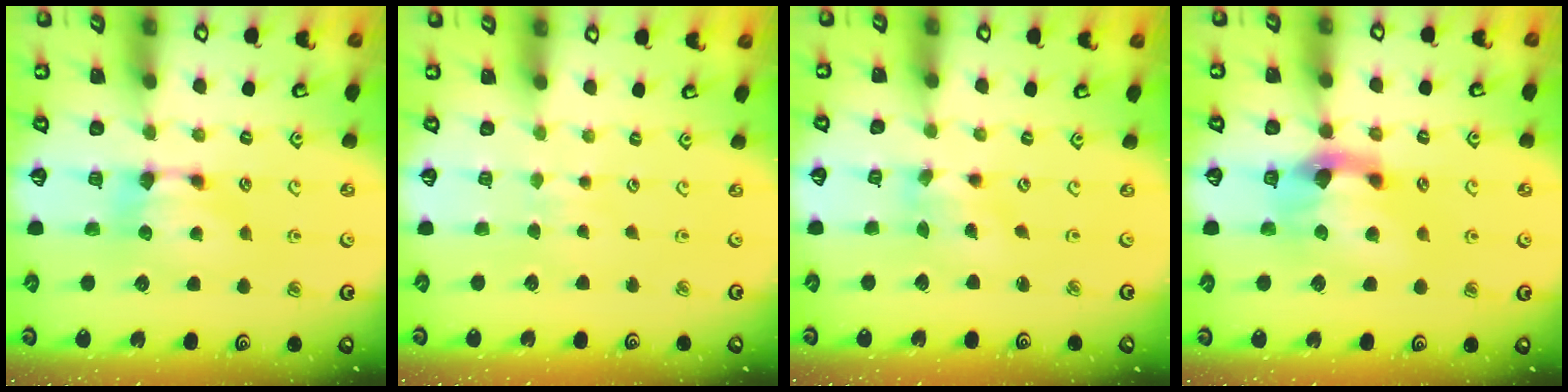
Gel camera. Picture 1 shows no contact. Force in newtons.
{"total": 4.3, "press": 4.3, "slide": 0.3}
{"total": 1.2, "press": 0.3, "slide": 1.2}
{"total": 4.1, "press": 3.8, "slide": 1.5}